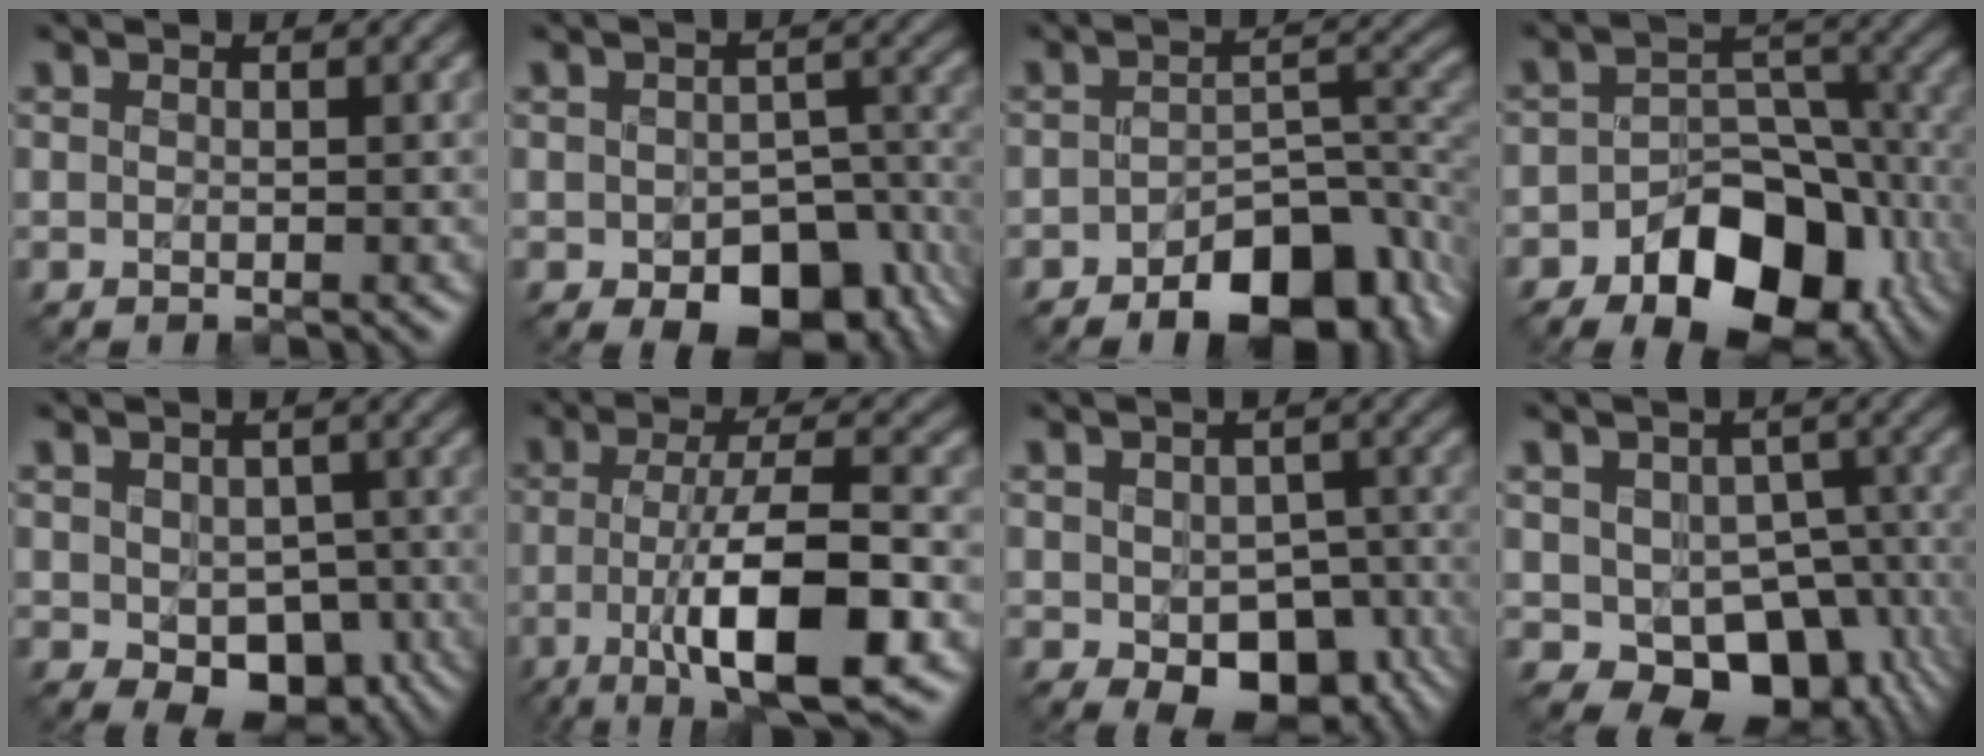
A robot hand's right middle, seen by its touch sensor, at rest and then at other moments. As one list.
[{"total": 9.7, "force": [-4.3, 5.6, 6.7], "torque": [-0.097, -0.030, -0.045]}, {"total": 8.7, "force": [-4.7, 4.3, 6.0], "torque": [-0.075, -0.003, -0.070]}, {"total": 10.9, "force": [-5.8, 6.7, 6.3], "torque": [-0.083, -0.005, -0.092]}, {"total": 6.4, "force": [-1.9, 4.3, 4.3], "torque": [-0.070, -0.014, -0.022]}, {"total": 10.8, "force": [-3.1, 2.9, 9.9], "torque": [-0.165, 0.000, -0.052]}, {"total": 8.5, "force": [-3.3, 5.2, 6.0], "torque": [-0.092, -0.020, -0.037]}, {"total": 10.7, "force": [-3.9, 7.6, 6.5], "torque": [-0.072, -0.016, -0.050]}]